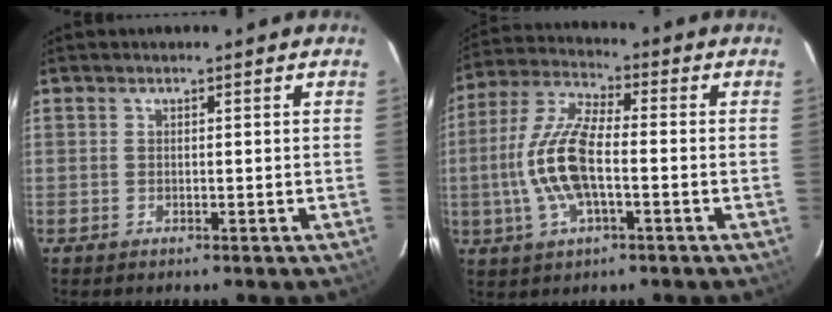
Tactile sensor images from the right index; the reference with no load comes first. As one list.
[{"total": 13.0, "force": [-2.2, 4.8, 11.9], "torque": [-0.255, 0.005, -0.047]}]